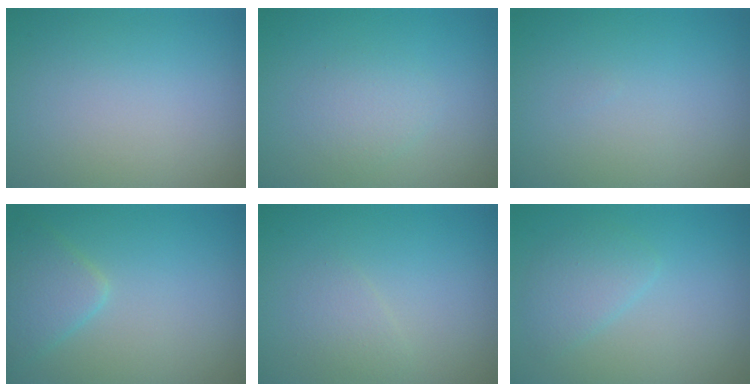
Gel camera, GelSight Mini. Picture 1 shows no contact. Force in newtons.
{"total": 1.7, "press": 1.7, "slide": 0.0}
{"total": 0.0}
{"total": 2.9, "press": 2.9, "slide": 0.0}
{"total": 1.3, "press": 1.3, "slide": 0.0}
{"total": 2.2, "press": 2.1, "slide": 0.1}